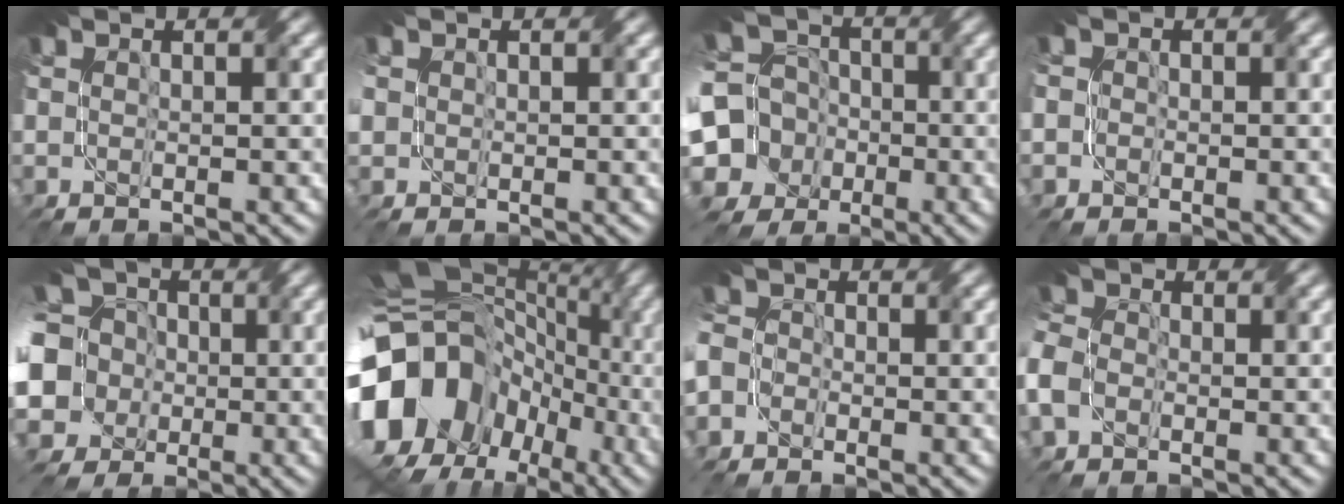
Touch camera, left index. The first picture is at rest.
{"total": 2.2, "force": [0.0, 1.9, 1.1], "torque": [-0.031, -0.002, 0.002]}
{"total": 12.6, "force": [-3.6, 11.7, 3.1], "torque": [-0.118, -0.007, -0.084]}
{"total": 1.0, "force": [-0.5, 0.9, -0.2], "torque": [0.000, -0.005, -0.004]}
{"total": 11.9, "force": [-0.1, 10.9, 4.8], "torque": [-0.141, 0.014, -0.029]}
{"total": 16.0, "force": [-3.4, 13.1, 8.5], "torque": [-0.191, 0.012, -0.080]}
{"total": 3.6, "force": [-1.7, 3.0, 1.0], "torque": [-0.023, 0.006, -0.043]}
{"total": 4.4, "force": [-1.5, 3.3, 2.5], "torque": [-0.084, 0.000, -0.034]}